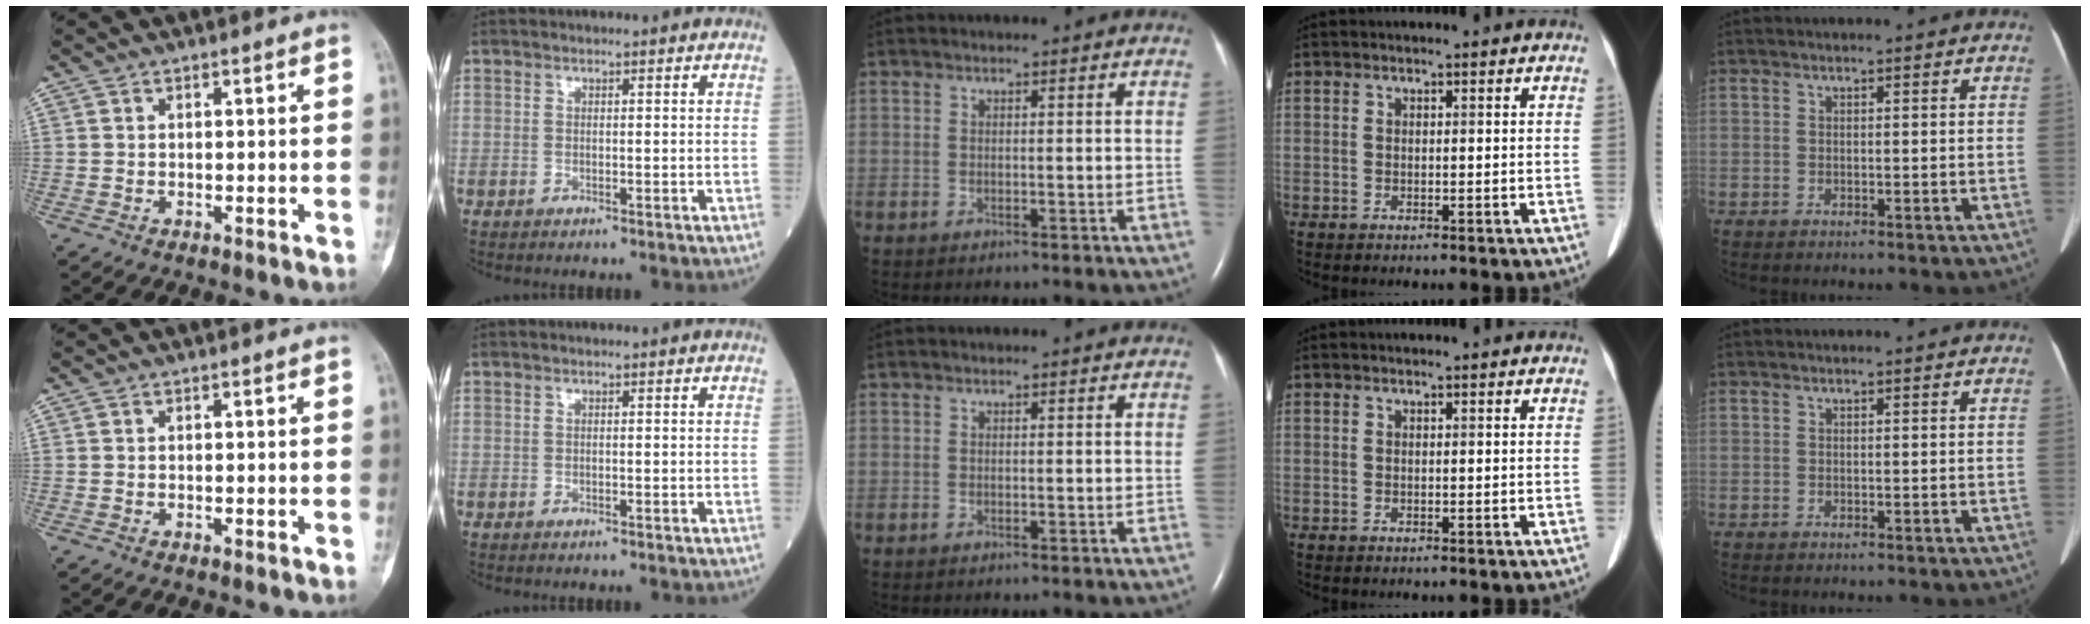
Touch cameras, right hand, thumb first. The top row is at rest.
{}